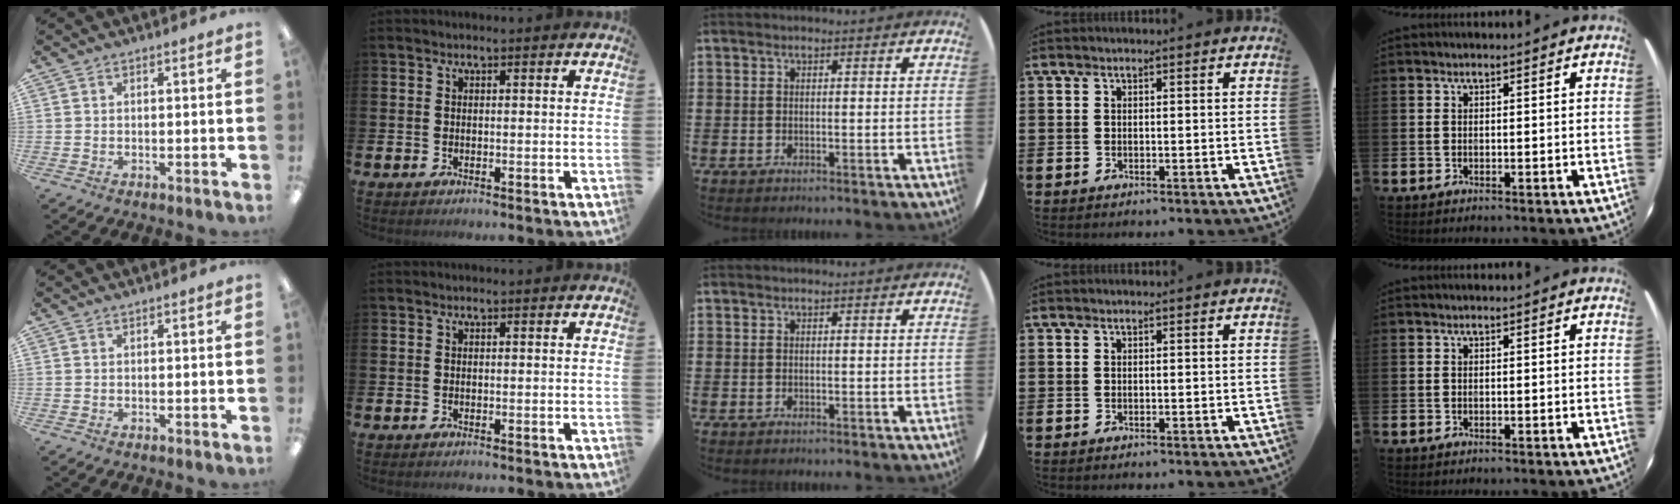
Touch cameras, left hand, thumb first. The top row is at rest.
{}